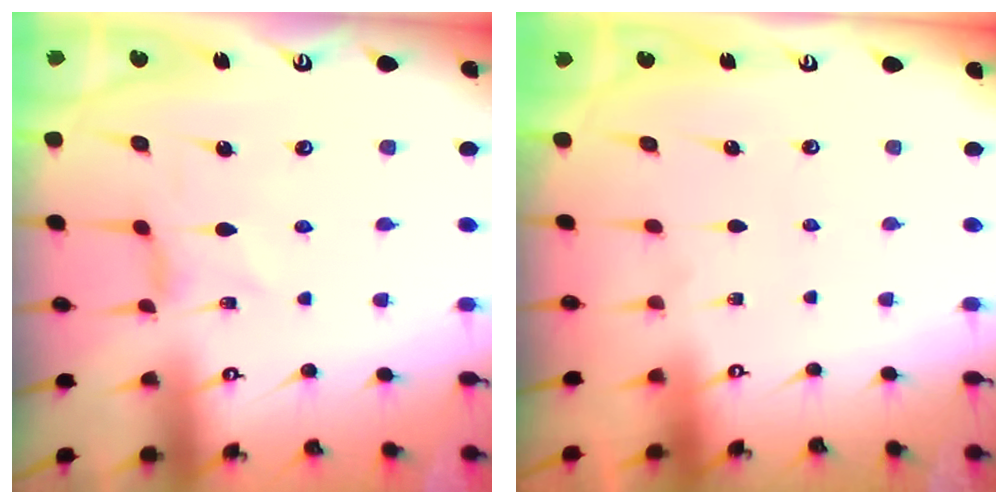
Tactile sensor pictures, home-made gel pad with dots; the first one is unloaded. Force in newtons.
{"total": 0.0}